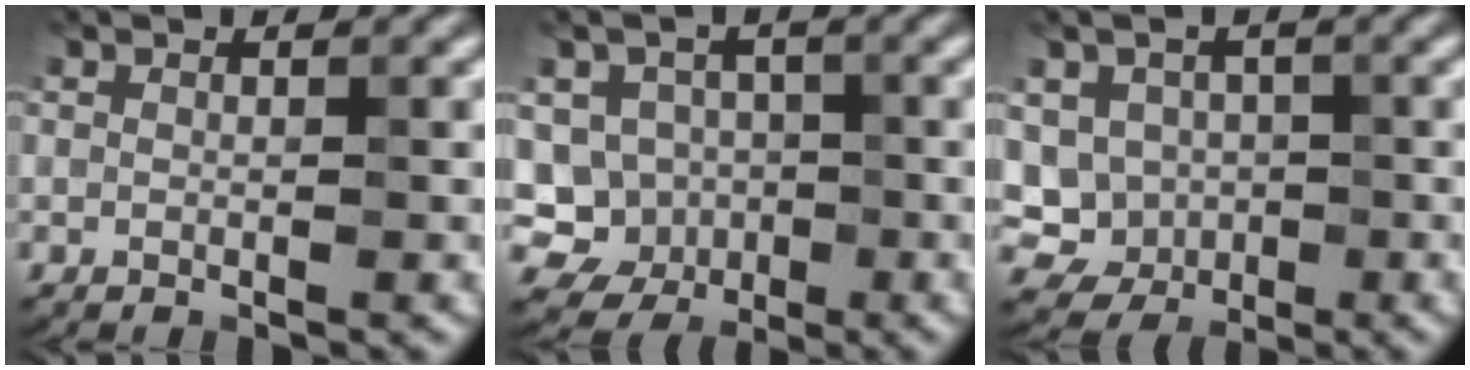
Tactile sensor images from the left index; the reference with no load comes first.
{"total": 6.7, "force": [-1.9, 6.2, 1.7], "torque": [-0.006, 0.010, -0.054]}
{"total": 6.0, "force": [-0.6, 5.7, 1.9], "torque": [-0.028, 0.013, -0.029]}